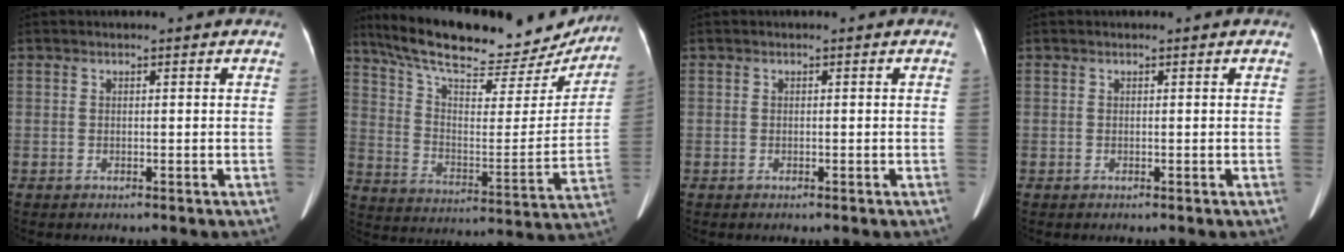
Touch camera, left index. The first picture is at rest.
{"total": 24.8, "force": [21.8, 6.6, 10.0], "torque": [-0.164, -0.015, 0.308]}
{"total": 0.0}
{"total": 0.0}